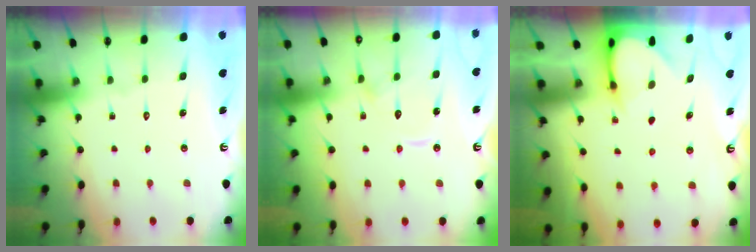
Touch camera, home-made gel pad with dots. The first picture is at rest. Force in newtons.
{"total": 11.7, "press": 11.6, "slide": 1.0}
{"total": 3.6, "press": 3.6, "slide": 0.4}